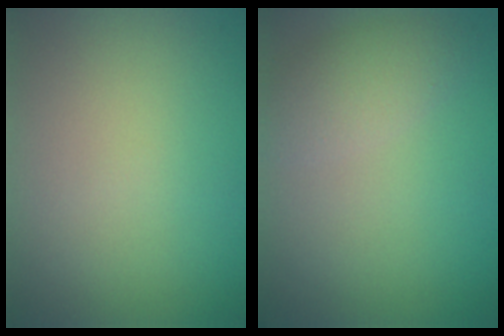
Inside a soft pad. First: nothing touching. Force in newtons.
{"total": 2.5, "press": 2.5, "slide": 0.1}